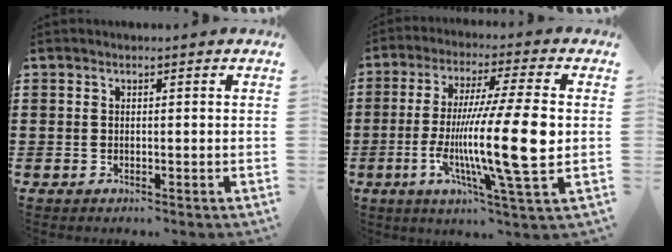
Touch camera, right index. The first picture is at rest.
{"total": 15.8, "force": [-1.7, 1.1, 15.7], "torque": [-0.289, -0.022, -0.041]}